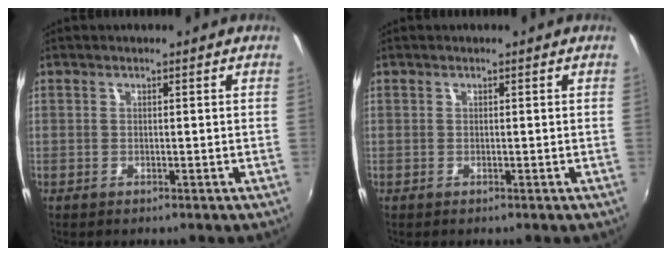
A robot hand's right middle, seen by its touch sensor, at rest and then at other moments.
{"total": 0.0}